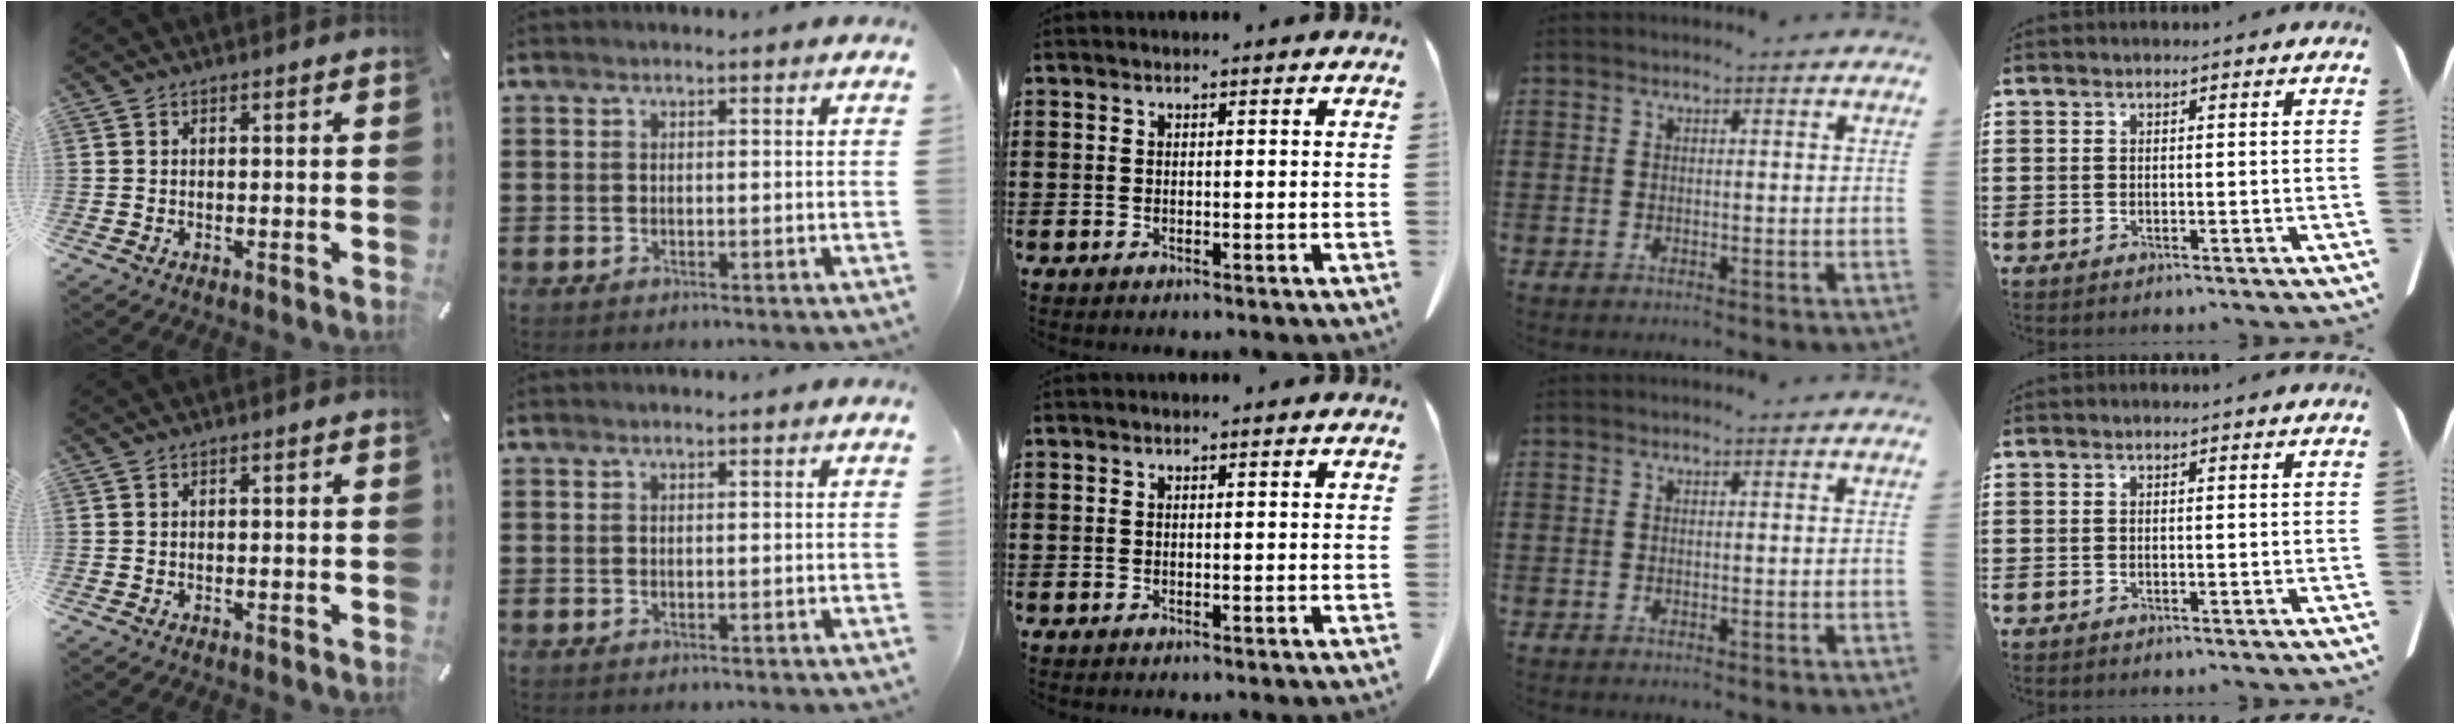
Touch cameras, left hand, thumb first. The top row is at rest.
{}